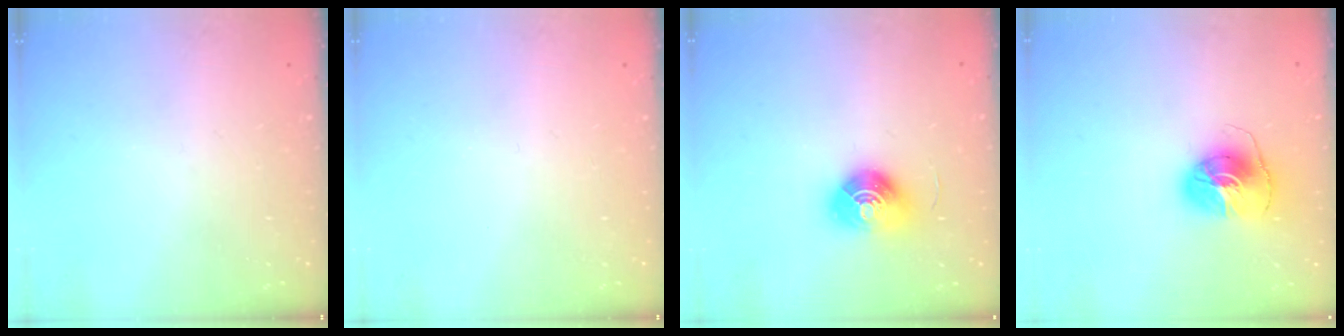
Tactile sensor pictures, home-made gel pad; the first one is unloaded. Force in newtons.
{"total": 0.0}
{"total": 9.9, "press": 9.9, "slide": 0.9}
{"total": 8.6, "press": 8.6, "slide": 0.9}